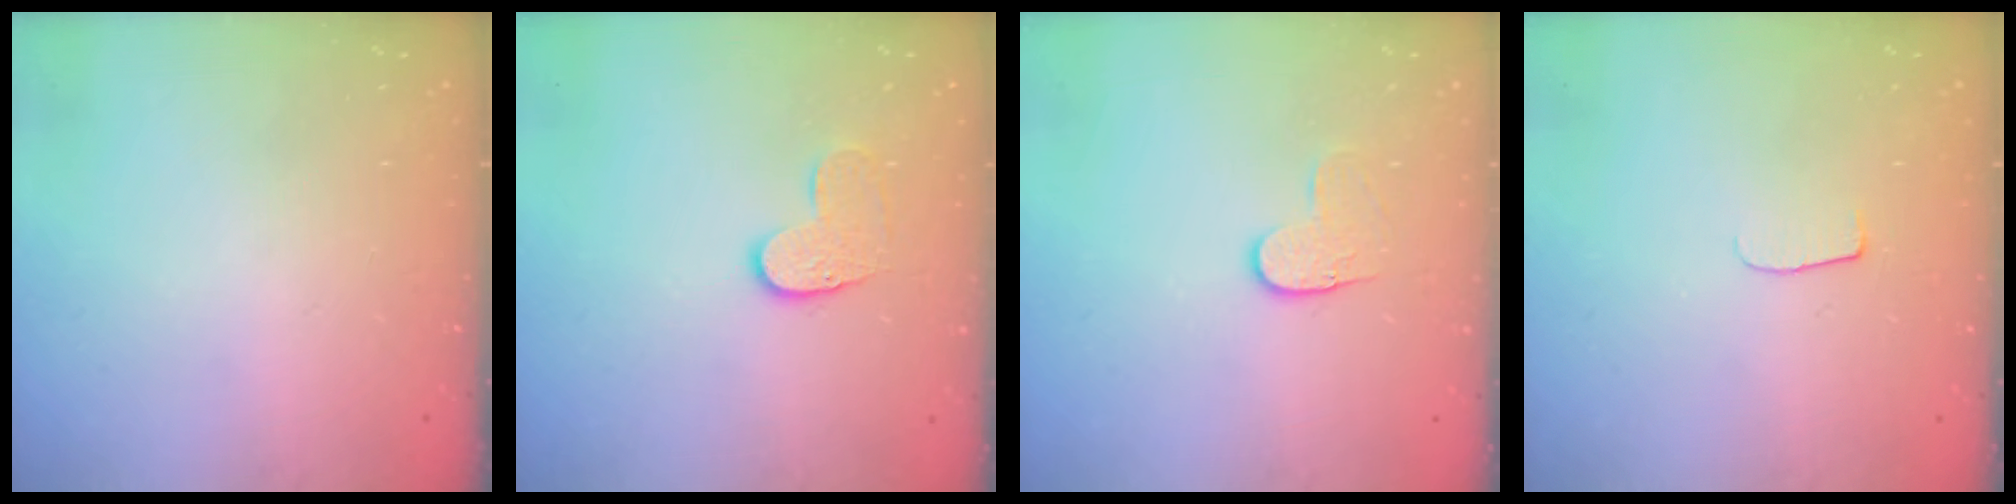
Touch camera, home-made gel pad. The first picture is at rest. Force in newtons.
{"total": 6.4, "press": 6.4, "slide": 0.4}
{"total": 3.8, "press": 3.8, "slide": 0.4}
{"total": 5.3, "press": 5.3, "slide": 0.5}